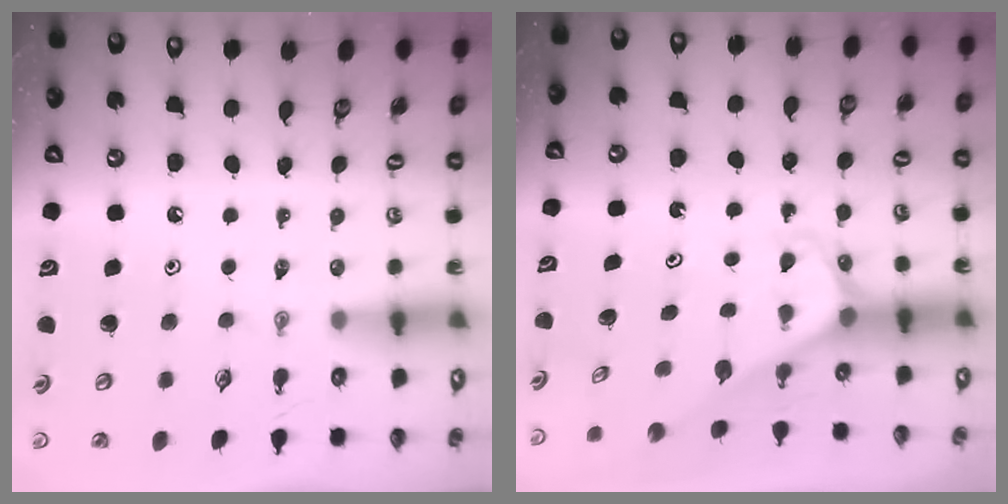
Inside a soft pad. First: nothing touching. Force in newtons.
{"total": 2.5, "press": 2.5, "slide": 0.2}